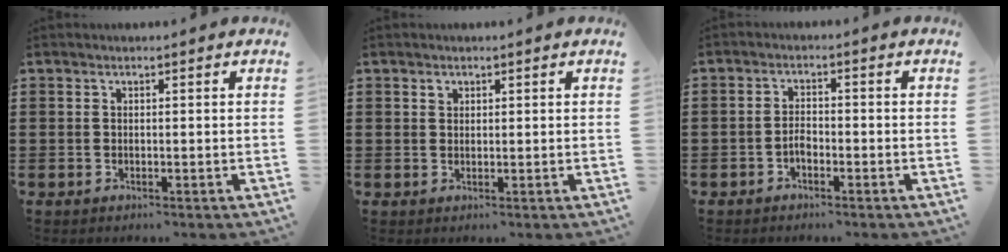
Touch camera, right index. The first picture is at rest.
{"total": 0.8, "force": [0.5, 0.5, 0.2], "torque": [-0.007, 0.000, 0.011]}
{"total": 2.0, "force": [-1.1, 1.0, 1.3], "torque": [-0.027, 0.002, -0.022]}